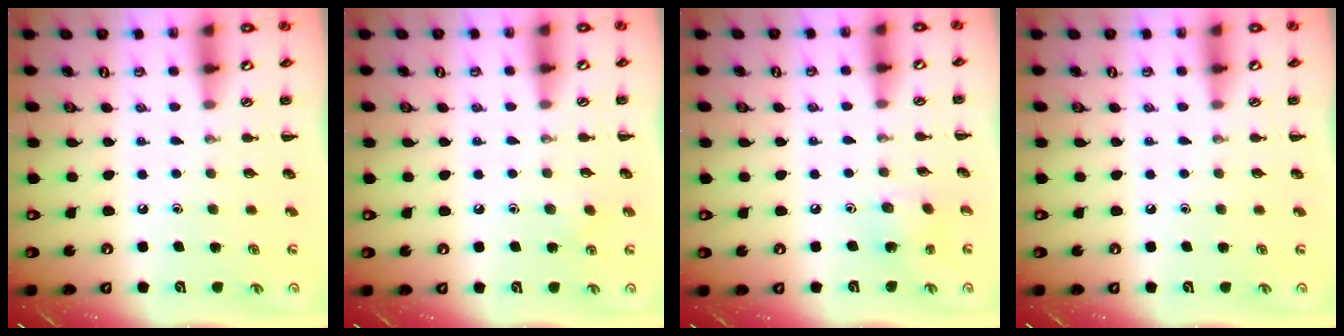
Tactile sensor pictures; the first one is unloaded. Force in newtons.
{"total": 3.9, "press": 3.7, "slide": 1.0}
{"total": 2.2, "press": 2.1, "slide": 0.6}
{"total": 0.0}